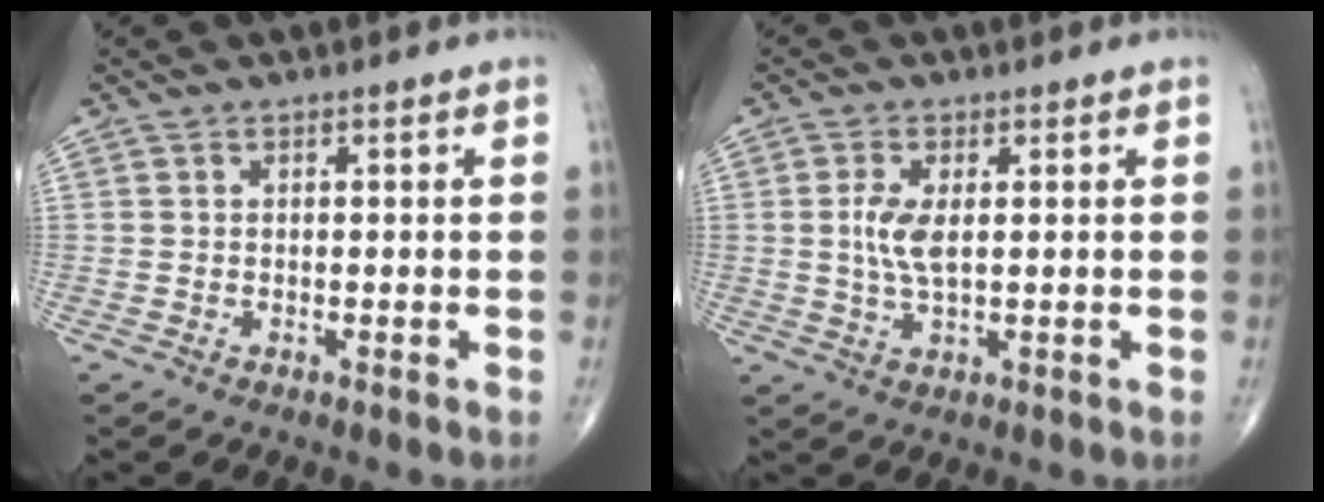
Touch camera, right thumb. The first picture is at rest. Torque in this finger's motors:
{"motor_torque": [-0.16, 0.17, 0.56, 0.08, 0.04]}